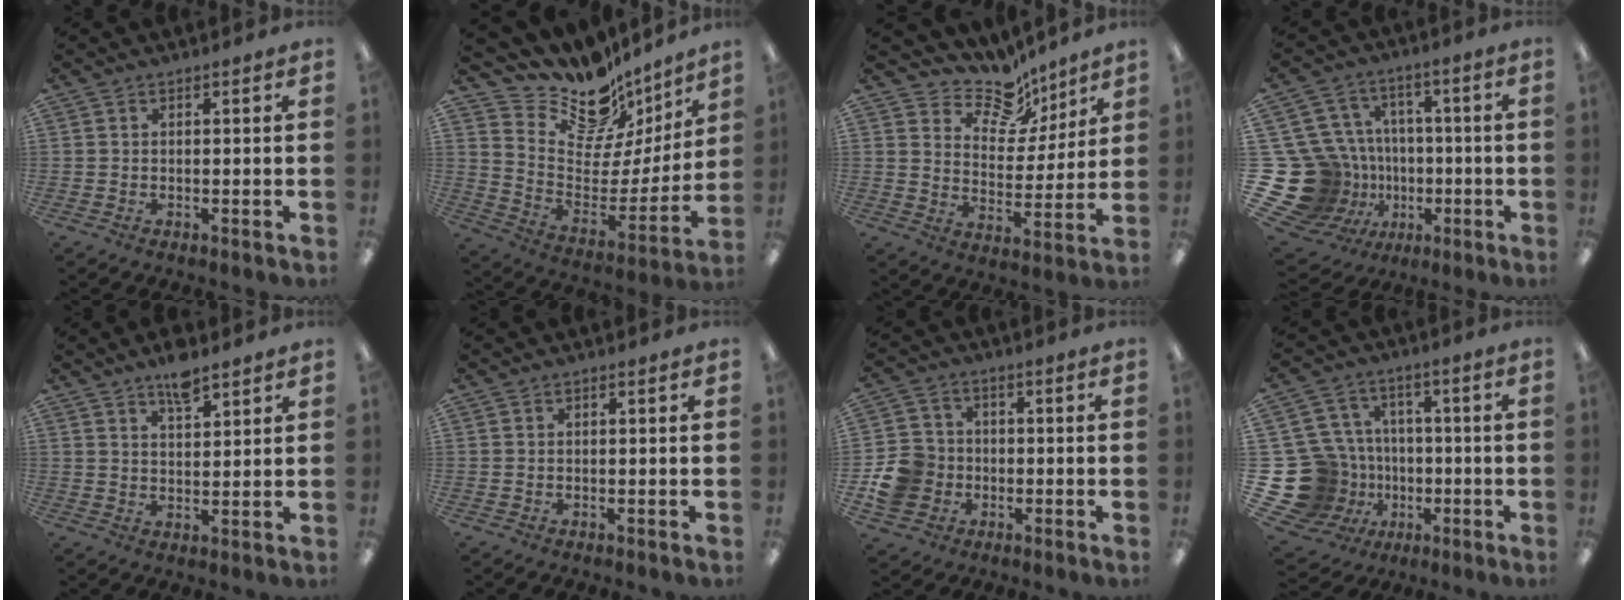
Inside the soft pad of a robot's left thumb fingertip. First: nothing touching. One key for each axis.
{"total": 17.1, "fx": 13.9, "fy": 8.3, "fz": 5.6, "tx": -0.095, "ty": -0.126, "tz": 0.239}
{"total": 11.1, "fx": 8.8, "fy": 5.7, "fz": 3.6, "tx": -0.064, "ty": -0.068, "tz": 0.159}
{"total": 21.7, "fx": -2.9, "fy": 20.1, "fz": 7.8, "tx": -0.174, "ty": 0.011, "tz": 0.015}
{"total": 6.1, "fx": 4.8, "fy": 2.0, "fz": 3.2, "tx": -0.049, "ty": -0.025, "tz": 0.082}
{"total": 0.0}
{"total": 9.5, "fx": -2.3, "fy": 8.8, "fz": 3.0, "tx": -0.066, "ty": 0.026, "tz": -0.037}
{"total": 21.4, "fx": -4.4, "fy": 19.3, "fz": 8.3, "tx": -0.187, "ty": 0.020, "tz": -0.017}